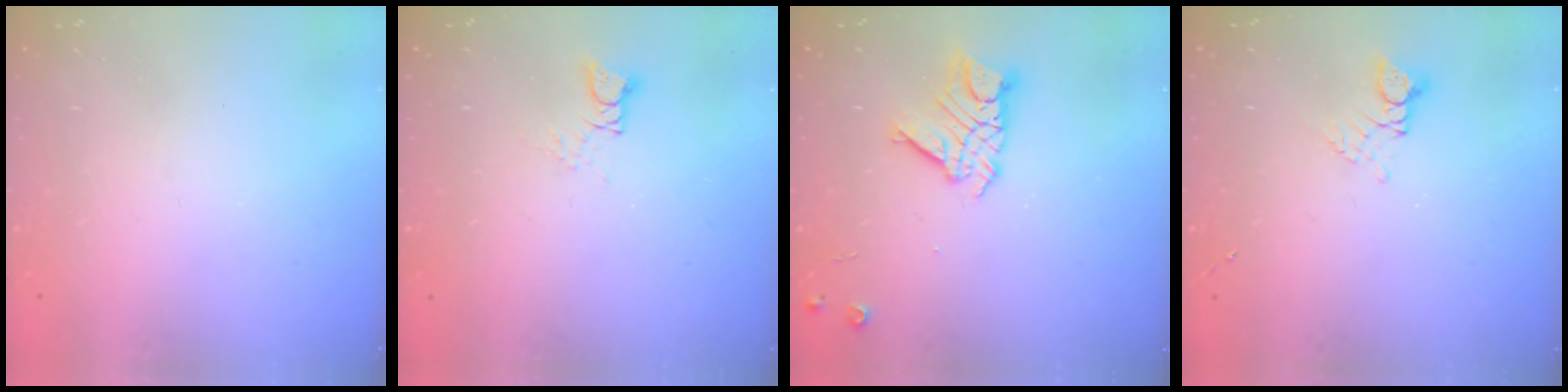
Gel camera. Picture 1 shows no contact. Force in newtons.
{"total": 3.3, "press": 3.2, "slide": 0.4}
{"total": 12.1, "press": 12.1, "slide": 1.1}
{"total": 2.9, "press": 2.8, "slide": 0.4}